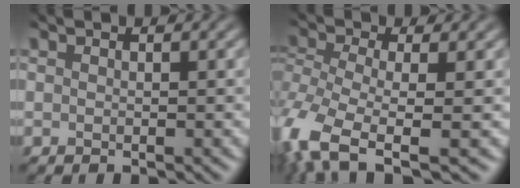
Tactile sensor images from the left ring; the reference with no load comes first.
{"total": 7.8, "force": [-5.0, 2.5, 5.5], "torque": [-0.130, -0.017, -0.098]}